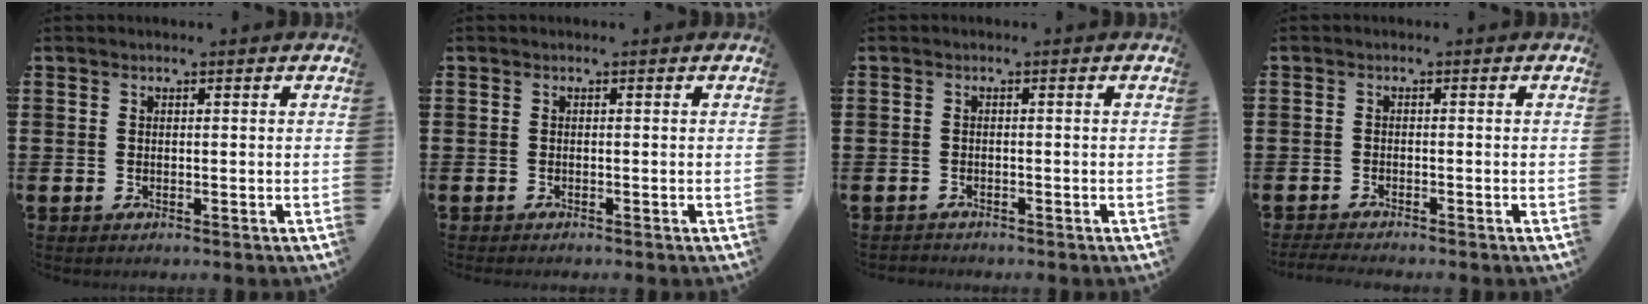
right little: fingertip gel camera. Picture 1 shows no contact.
{"total": 0.0}
{"total": 0.6, "force": [-0.6, 0.1, -0.1], "torque": [0.000, -0.002, -0.013]}
{"total": 1.1, "force": [-1.0, -0.1, 0.5], "torque": [-0.007, 0.003, -0.019]}